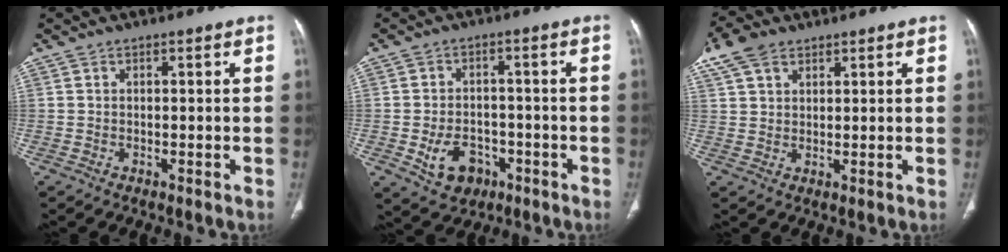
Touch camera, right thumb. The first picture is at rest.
{"total": 7.6, "force": [-2.9, 5.7, 4.1], "torque": [-0.053, 0.020, -0.037]}
{"total": 7.2, "force": [4.4, 4.3, 3.7], "torque": [-0.073, 0.010, 0.091]}